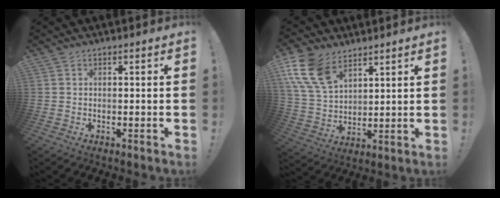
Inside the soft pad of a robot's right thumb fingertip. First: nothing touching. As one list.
[{"total": 14.1, "force": [8.3, 8.3, 7.8], "torque": [-0.173, -0.034, 0.162]}]